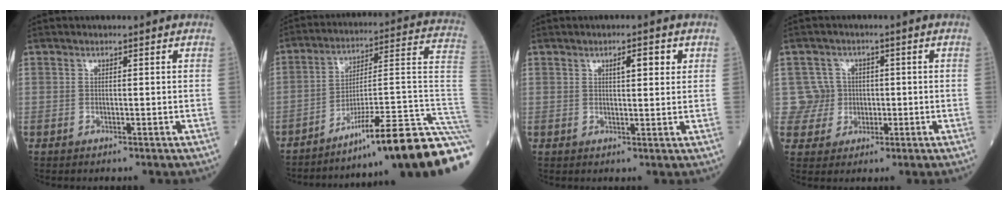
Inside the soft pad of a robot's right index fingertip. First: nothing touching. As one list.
[{"total": 23.8, "force": [-17.0, -0.9, 16.7], "torque": [-0.120, 0.018, -0.255]}, {"total": 3.1, "force": [1.4, 0.8, 2.7], "torque": [-0.042, 0.004, 0.021]}, {"total": 5.0, "force": [0.5, 4.9, -0.7], "torque": [0.034, 0.015, 0.010]}]